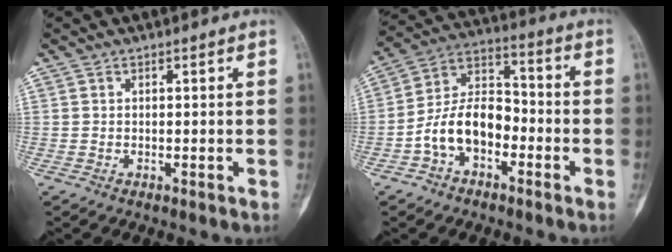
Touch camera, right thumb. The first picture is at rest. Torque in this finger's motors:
{"motor_torque": [0.72, 0.63, 0.98, -0.89, 0.09]}